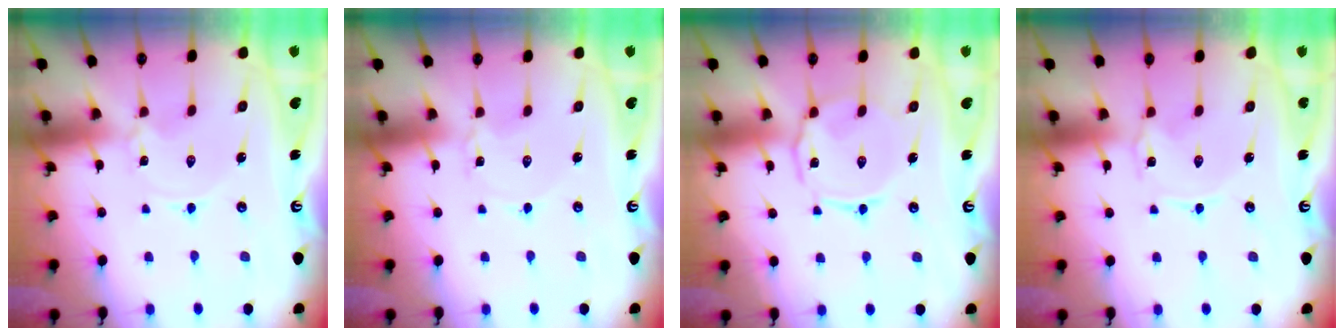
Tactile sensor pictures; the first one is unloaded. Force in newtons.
{"total": 1.4, "press": 1.4, "slide": 0.1}
{"total": 6.6, "press": 6.6, "slide": 0.7}
{"total": 0.7, "press": 0.7, "slide": 0.2}